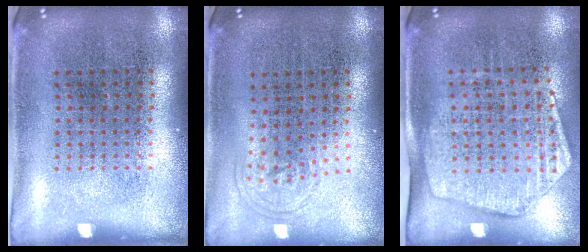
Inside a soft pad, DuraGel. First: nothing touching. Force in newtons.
{"total": 0.8, "press": 0.6, "slide": 0.6}
{"total": 1.8, "press": 1.5, "slide": 1.0}